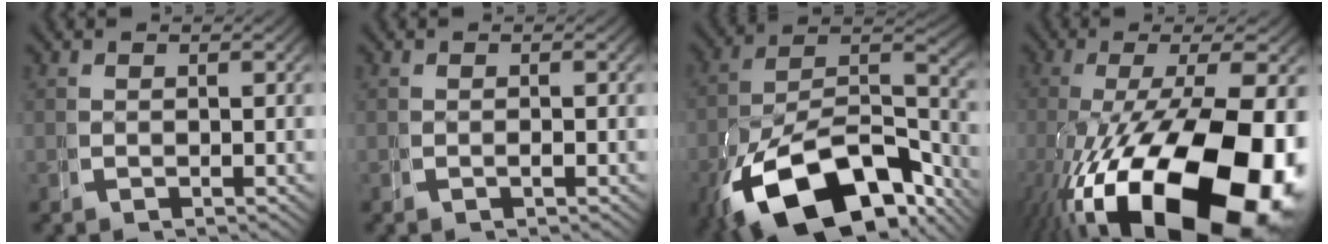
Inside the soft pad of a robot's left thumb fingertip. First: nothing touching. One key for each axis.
{"total": 0.5, "fx": -0.3, "fy": 0.1, "fz": 0.4, "tx": -0.011, "ty": 0.001, "tz": -0.009}
{"total": 17.4, "fx": -6.9, "fy": 10.2, "fz": 12.3, "tx": -0.236, "ty": -0.066, "tz": -0.081}
{"total": 21.8, "fx": -5.9, "fy": 11.6, "fz": 17.5, "tx": -0.339, "ty": -0.080, "tz": -0.044}